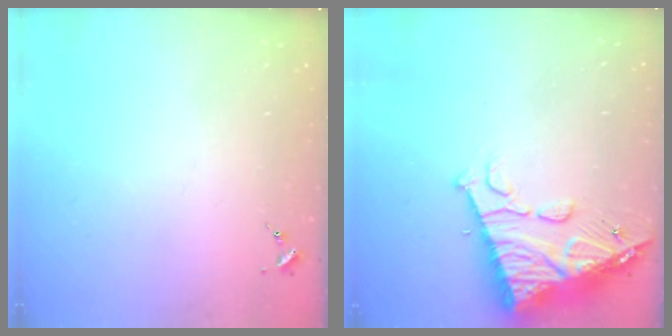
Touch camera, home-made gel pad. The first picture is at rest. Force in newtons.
{"total": 14.9, "press": 14.8, "slide": 1.5}